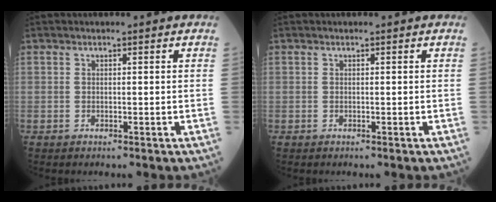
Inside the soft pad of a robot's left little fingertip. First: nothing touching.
{"total": 0.0}